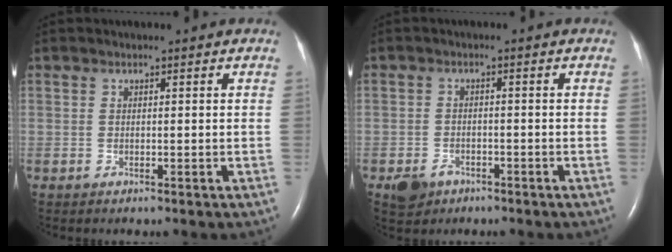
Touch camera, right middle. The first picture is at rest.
{"total": 3.7, "force": [-2.3, 2.6, 1.4], "torque": [-0.029, 0.002, -0.031]}